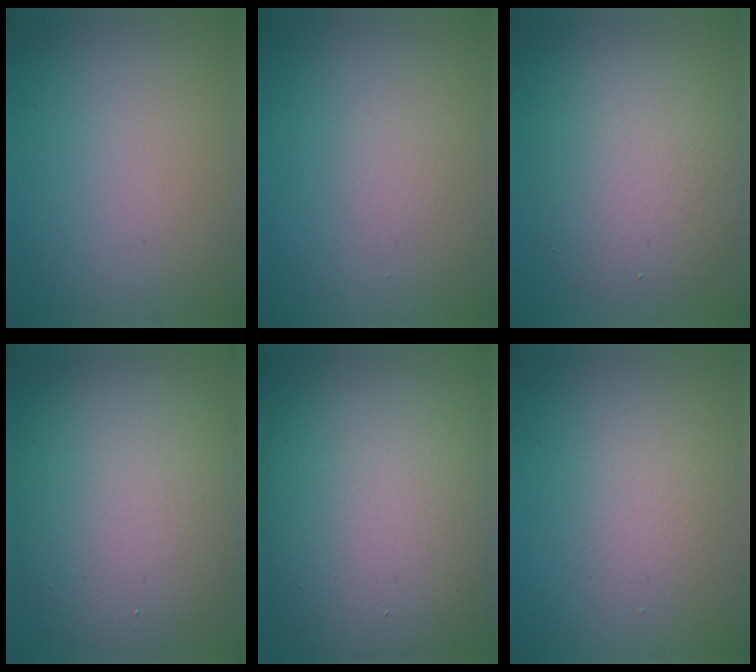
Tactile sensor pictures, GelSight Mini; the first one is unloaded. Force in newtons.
{"total": 0.0}
{"total": 6.0, "press": 6.0, "slide": 0.3}
{"total": 10.8, "press": 10.8, "slide": 0.3}
{"total": 15.1, "press": 15.1, "slide": 1.4}
{"total": 2.1, "press": 2.1, "slide": 0.0}